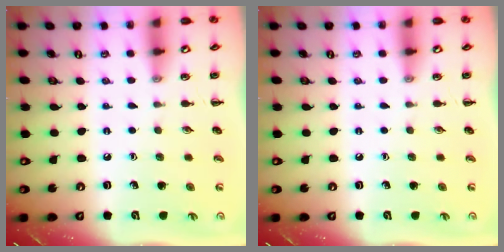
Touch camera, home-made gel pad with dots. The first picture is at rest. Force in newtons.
{"total": 0.0}